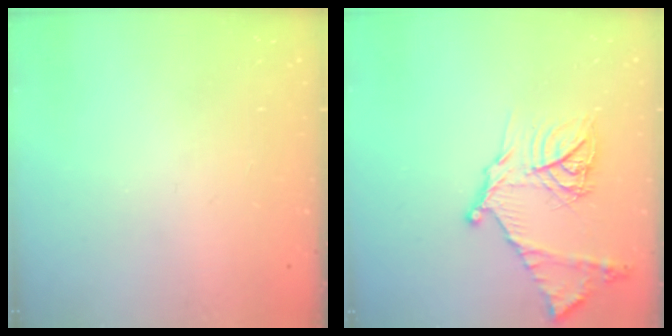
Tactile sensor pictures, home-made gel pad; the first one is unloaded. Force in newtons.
{"total": 19.1, "press": 19.0, "slide": 1.7}